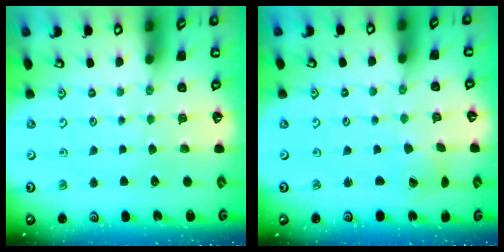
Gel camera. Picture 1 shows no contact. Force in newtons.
{"total": 1.1, "press": 1.0, "slide": 0.1}